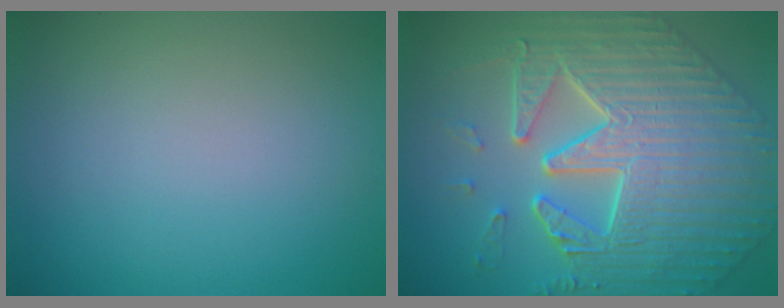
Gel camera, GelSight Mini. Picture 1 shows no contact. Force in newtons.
{"total": 10.1, "press": 7.5, "slide": 6.8}